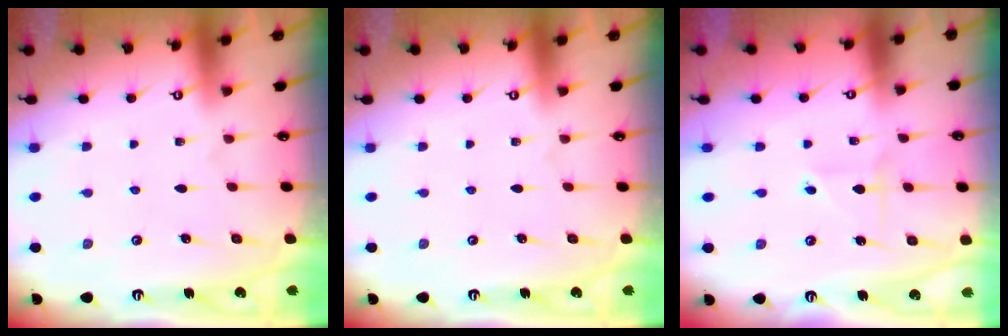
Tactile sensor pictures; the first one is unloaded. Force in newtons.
{"total": 0.0}
{"total": 2.6, "press": 2.6, "slide": 0.2}